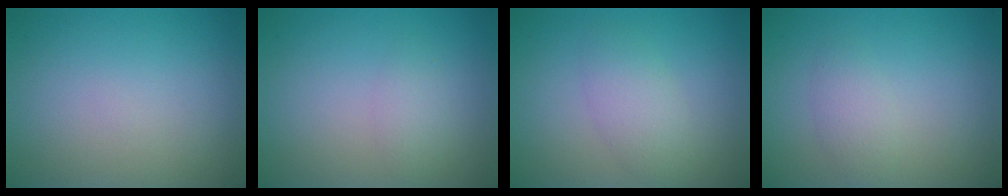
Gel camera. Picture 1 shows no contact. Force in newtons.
{"total": 1.4, "press": 1.4, "slide": 0.1}
{"total": 2.7, "press": 2.7, "slide": 0.1}
{"total": 1.8, "press": 1.8, "slide": 0.1}